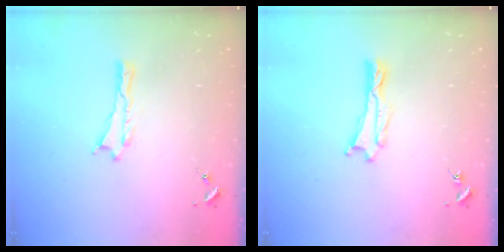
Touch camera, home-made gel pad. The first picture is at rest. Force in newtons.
{"total": 0.6, "press": 0.6, "slide": 0.1}